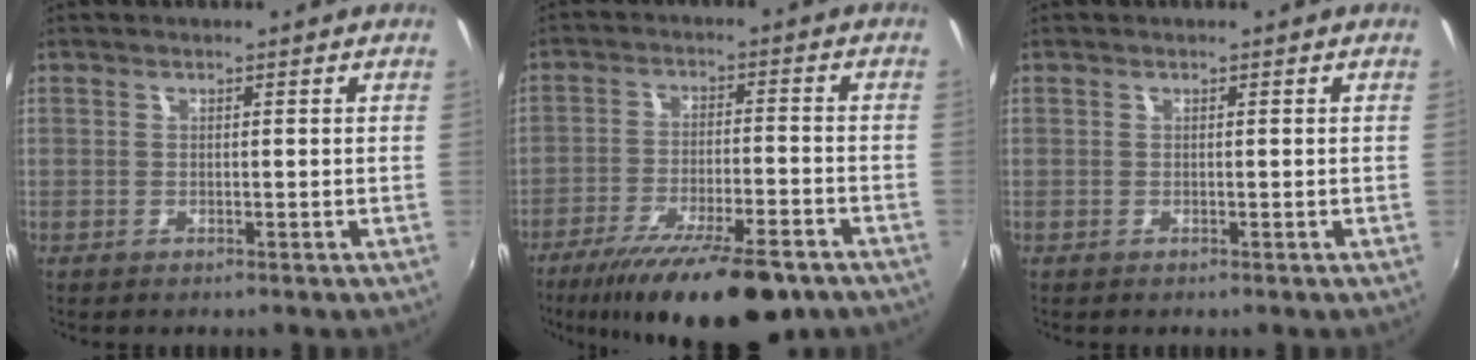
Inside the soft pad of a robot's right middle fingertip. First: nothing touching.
{"total": 18.4, "force": [-13.3, 4.6, 11.8], "torque": [-0.214, -0.038, -0.205]}
{"total": 0.0}